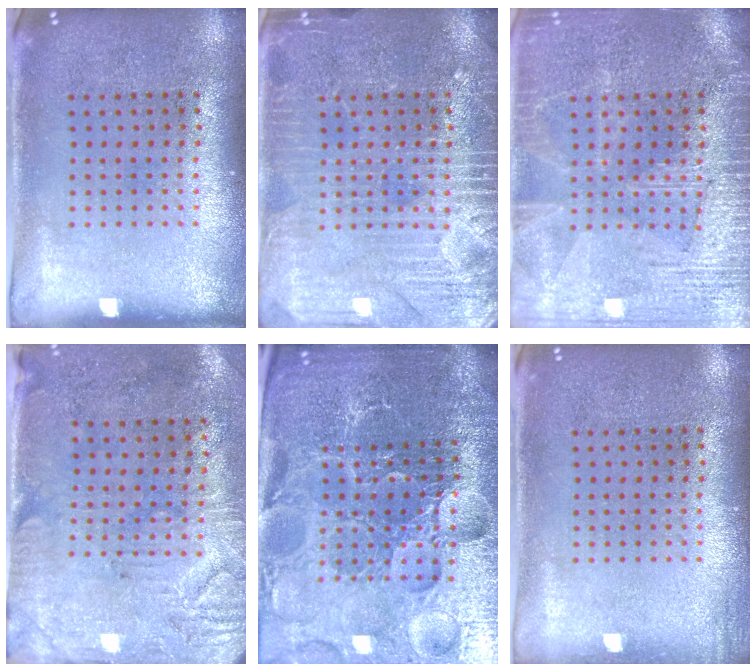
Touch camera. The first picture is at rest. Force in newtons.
{"total": 5.2, "press": 5.1, "slide": 0.7}
{"total": 4.3, "press": 4.2, "slide": 0.5}
{"total": 3.0, "press": 2.5, "slide": 1.7}
{"total": 5.6, "press": 5.2, "slide": 2.1}
{"total": 0.8, "press": 0.7, "slide": 0.1}